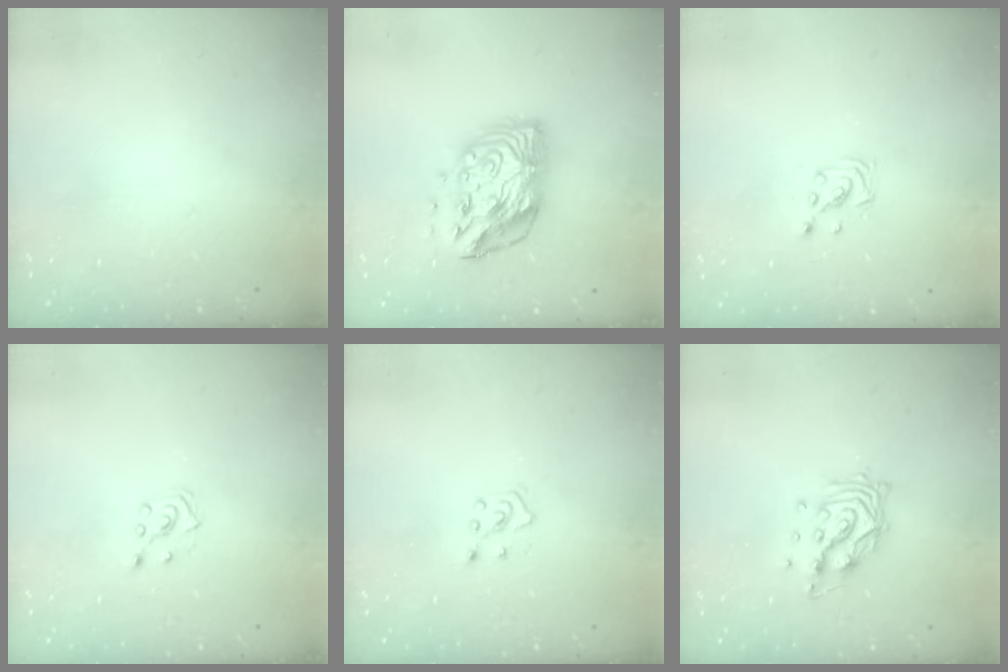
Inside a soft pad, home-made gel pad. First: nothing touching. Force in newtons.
{"total": 13.7, "press": 13.6, "slide": 1.2}
{"total": 2.9, "press": 2.9, "slide": 0.3}
{"total": 2.8, "press": 2.7, "slide": 0.5}
{"total": 4.1, "press": 4.1, "slide": 0.5}
{"total": 10.8, "press": 10.8, "slide": 0.7}